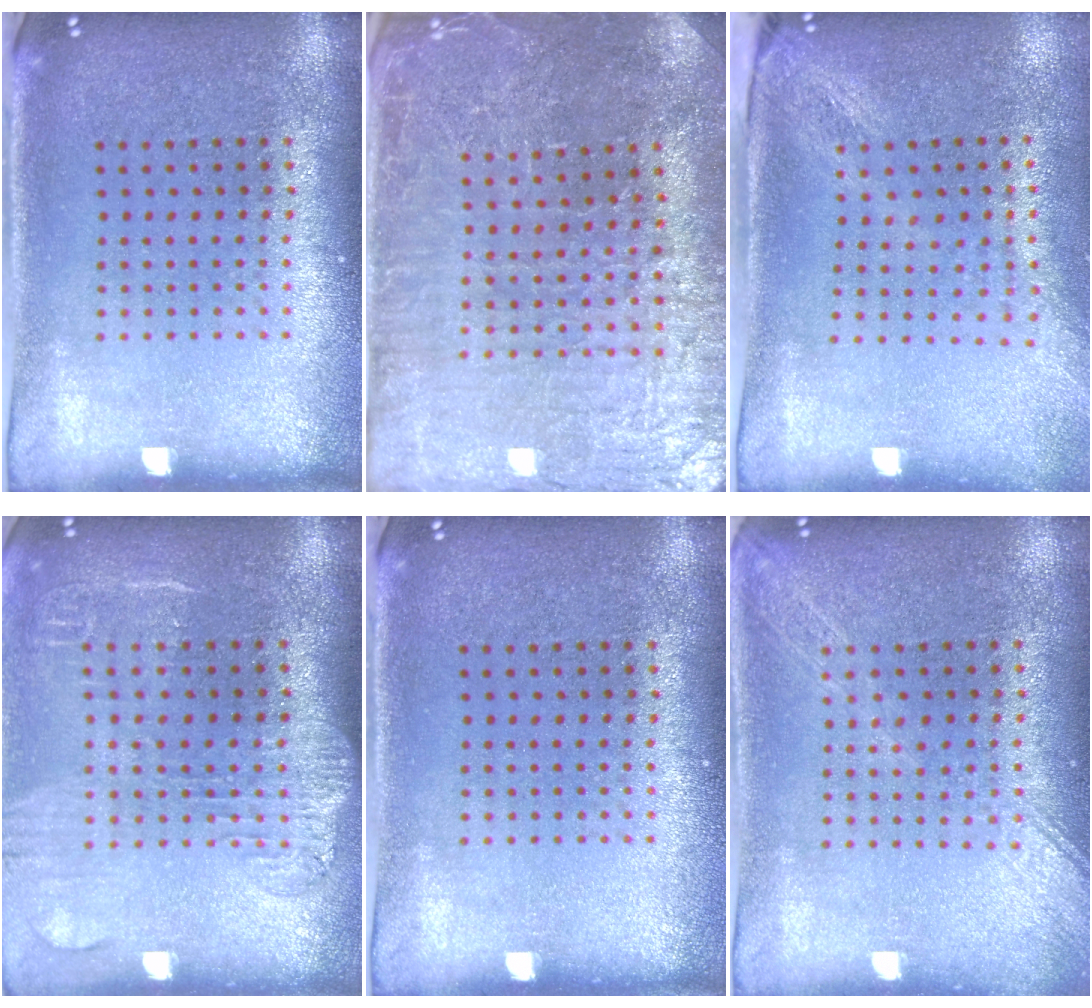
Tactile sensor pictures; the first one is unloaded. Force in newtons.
{"total": 3.3, "press": 3.3, "slide": 0.3}
{"total": 2.1, "press": 1.7, "slide": 1.3}
{"total": 1.9, "press": 1.6, "slide": 1.0}
{"total": 0.0}
{"total": 1.6, "press": 1.5, "slide": 0.2}